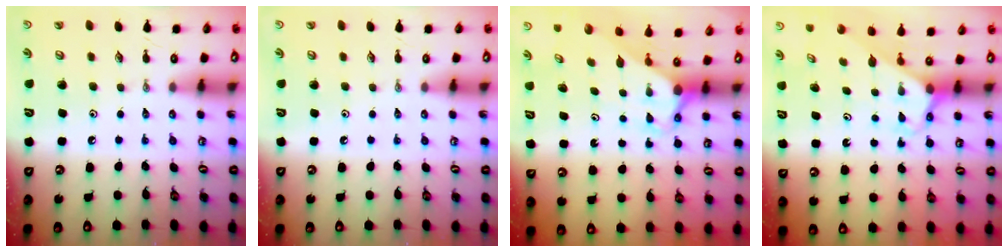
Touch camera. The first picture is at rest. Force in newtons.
{"total": 0.0}
{"total": 2.7, "press": 2.7, "slide": 0.0}
{"total": 2.6, "press": 2.6, "slide": 0.1}